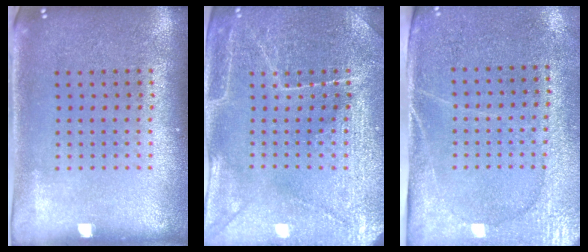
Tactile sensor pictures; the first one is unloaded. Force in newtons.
{"total": 3.6, "press": 3.5, "slide": 0.7}
{"total": 2.9, "press": 2.5, "slide": 1.4}